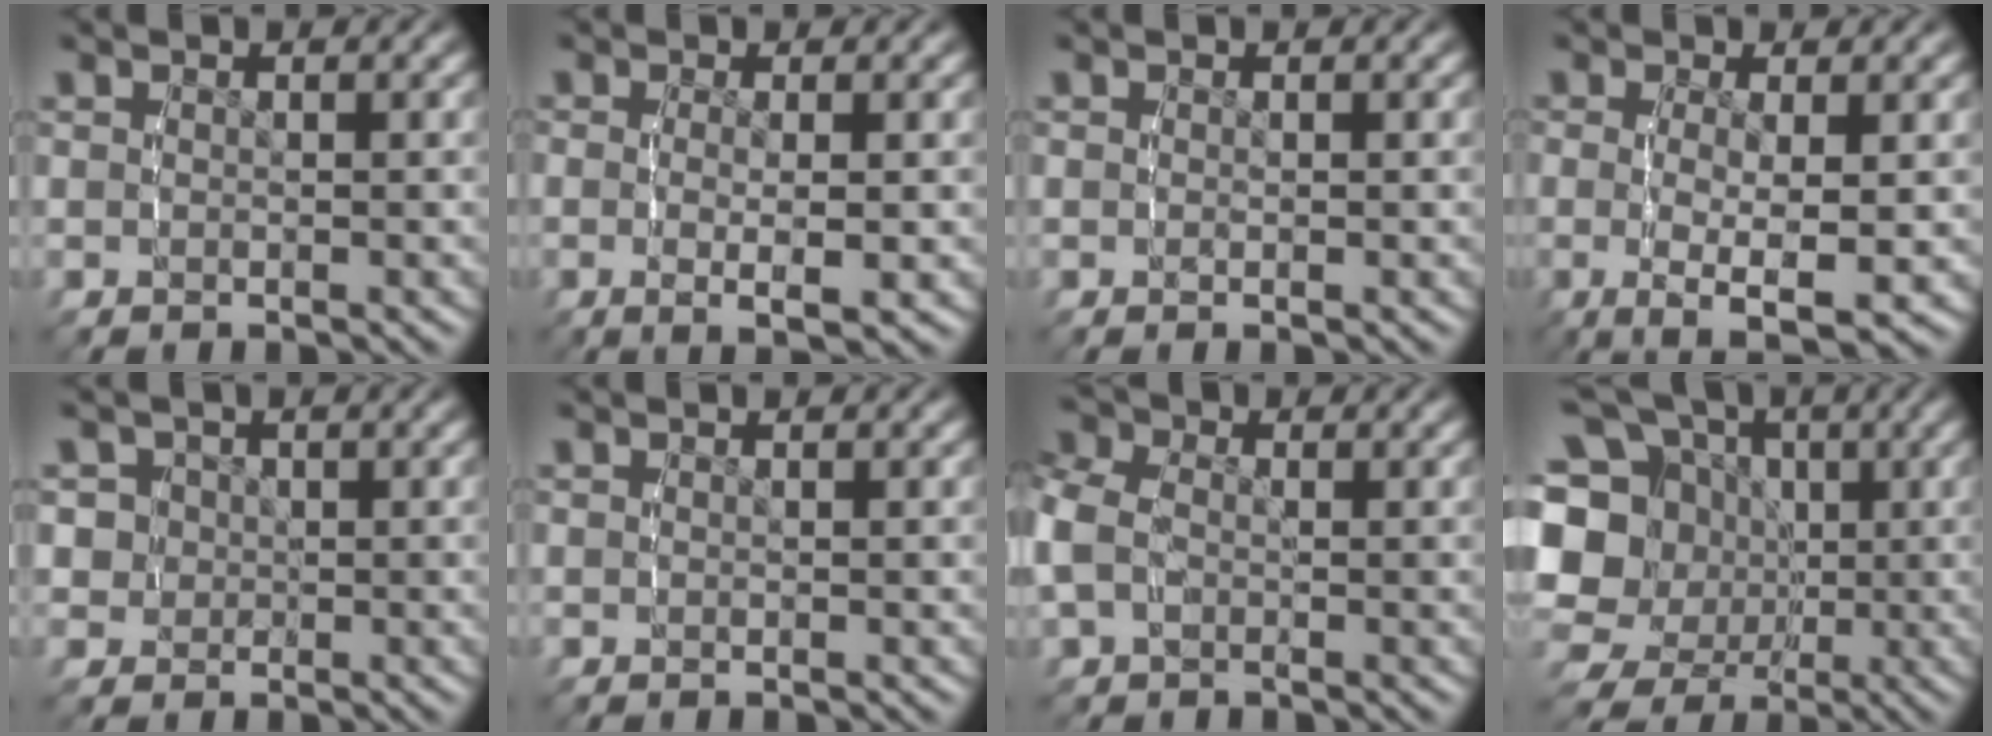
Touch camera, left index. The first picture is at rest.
{"total": 3.4, "force": [-0.9, 0.9, 3.1], "torque": [-0.055, -0.014, -0.007]}
{"total": 0.0}
{"total": 6.3, "force": [-2.5, 2.4, 5.3], "torque": [-0.104, -0.033, -0.024]}
{"total": 6.2, "force": [1.1, 5.7, 2.2], "torque": [-0.055, -0.008, 0.022]}
{"total": 0.0}
{"total": 5.4, "force": [0.3, 4.6, 2.7], "torque": [-0.075, 0.001, -0.001]}
{"total": 13.5, "force": [1.5, 11.4, 7.0], "torque": [-0.143, -0.034, 0.031]}